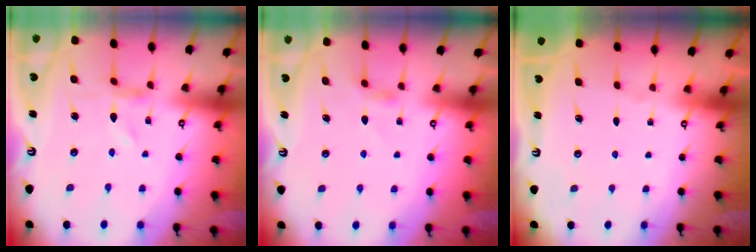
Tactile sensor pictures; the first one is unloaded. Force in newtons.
{"total": 2.4, "press": 2.4, "slide": 0.4}
{"total": 0.0}